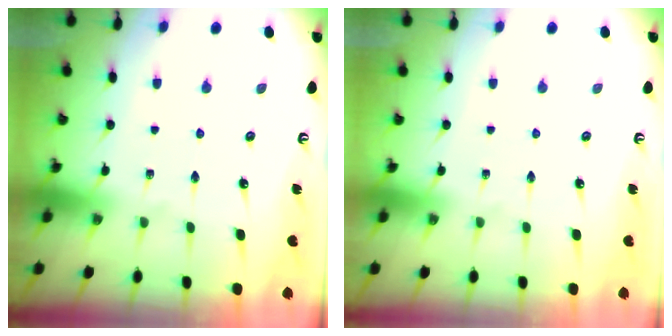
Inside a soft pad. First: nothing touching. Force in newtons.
{"total": 0.0}